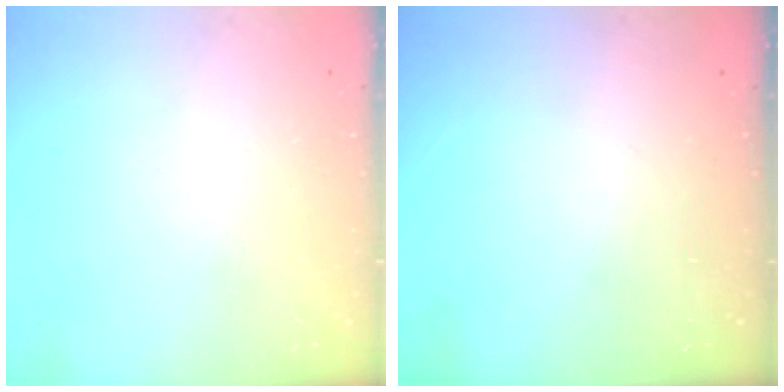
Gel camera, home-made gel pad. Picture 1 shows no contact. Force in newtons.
{"total": 0.0}